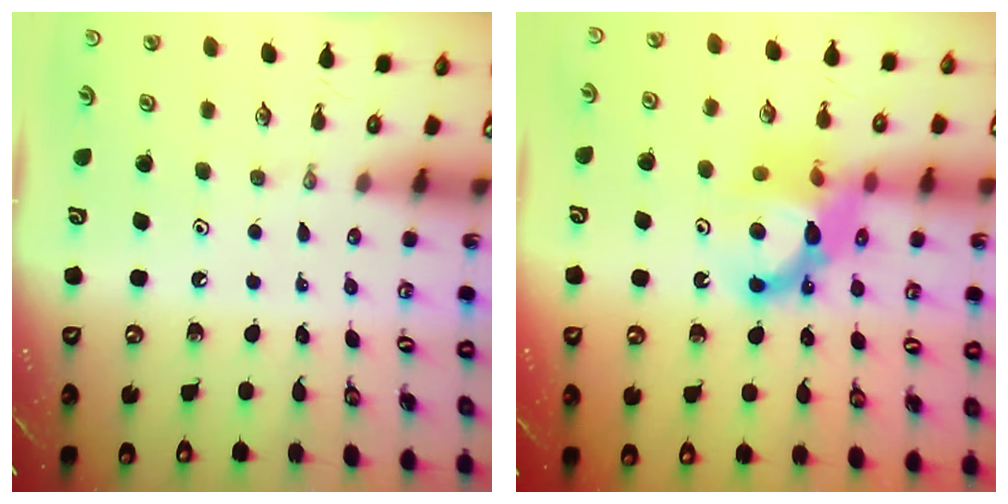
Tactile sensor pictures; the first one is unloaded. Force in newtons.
{"total": 12.5, "press": 12.4, "slide": 1.6}